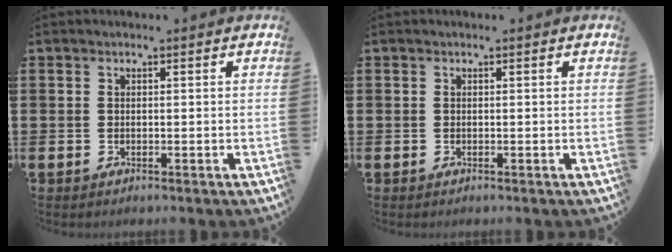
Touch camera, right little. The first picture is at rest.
{"total": 0.0}